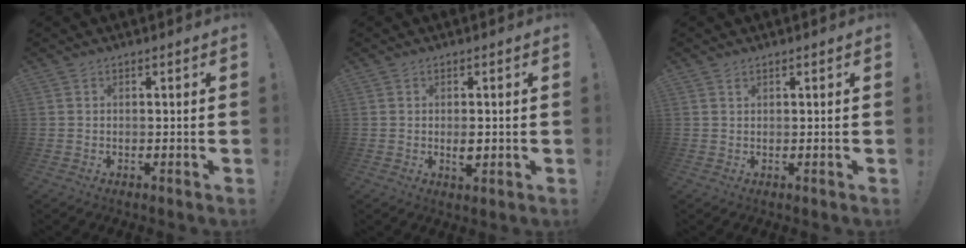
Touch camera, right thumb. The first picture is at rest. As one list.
[{"total": 2.9, "force": [-0.3, 1.5, 2.5], "torque": [-0.031, -0.002, -0.006]}, {"total": 0.8, "force": [0.6, 0.3, 0.4], "torque": [-0.002, -0.004, 0.011]}]